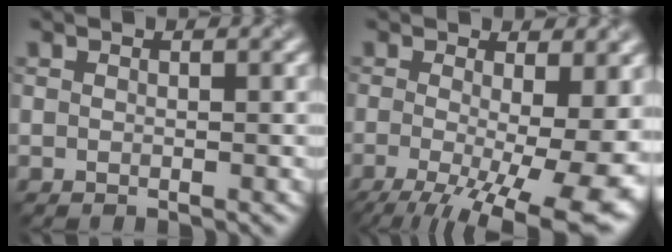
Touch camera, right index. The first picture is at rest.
{"total": 14.5, "force": [-3.5, 5.3, 13.0], "torque": [-0.189, -0.027, -0.037]}